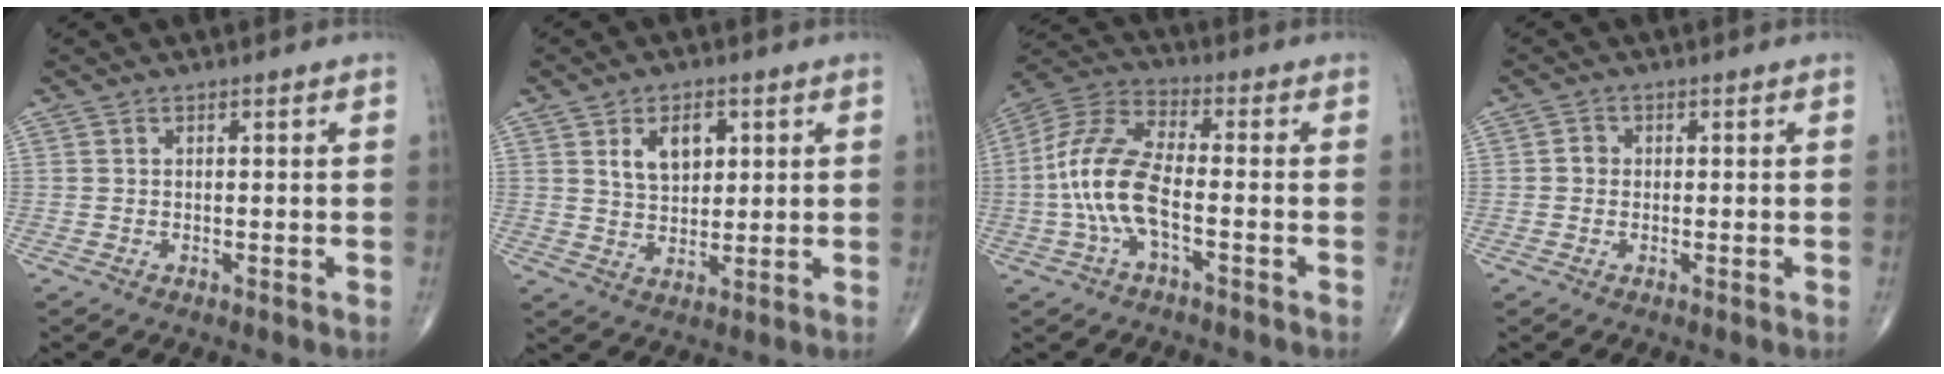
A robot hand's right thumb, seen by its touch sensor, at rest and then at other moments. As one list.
[{"total": 7.0, "force": [2.6, 4.3, 4.8], "torque": [-0.059, -0.014, 0.047]}, {"total": 12.6, "force": [-2.6, 5.2, 11.2], "torque": [-0.251, 0.037, -0.057]}, {"total": 1.6, "force": [-0.1, 1.4, 0.6], "torque": [-0.002, 0.005, -0.006]}]